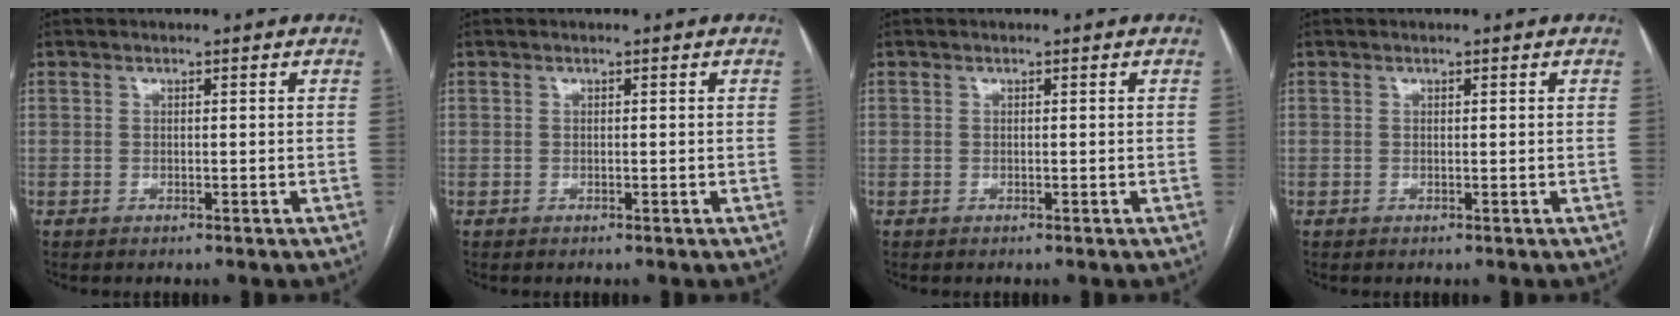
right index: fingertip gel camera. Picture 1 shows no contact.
{"total": 0.0}
{"total": 0.0}
{"total": 0.0}